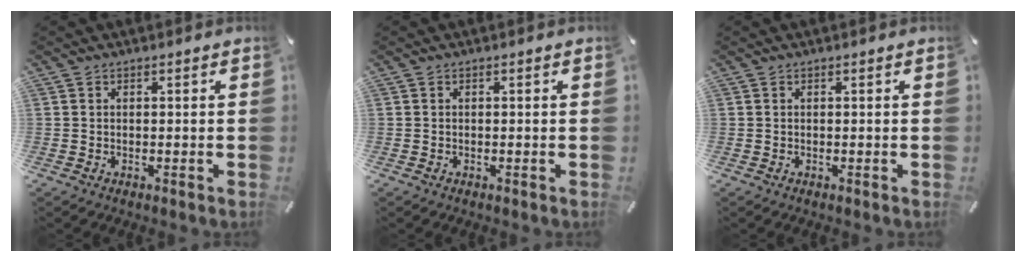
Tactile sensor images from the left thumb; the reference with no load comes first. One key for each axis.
{"total": 0.0}
{"total": 0.0}